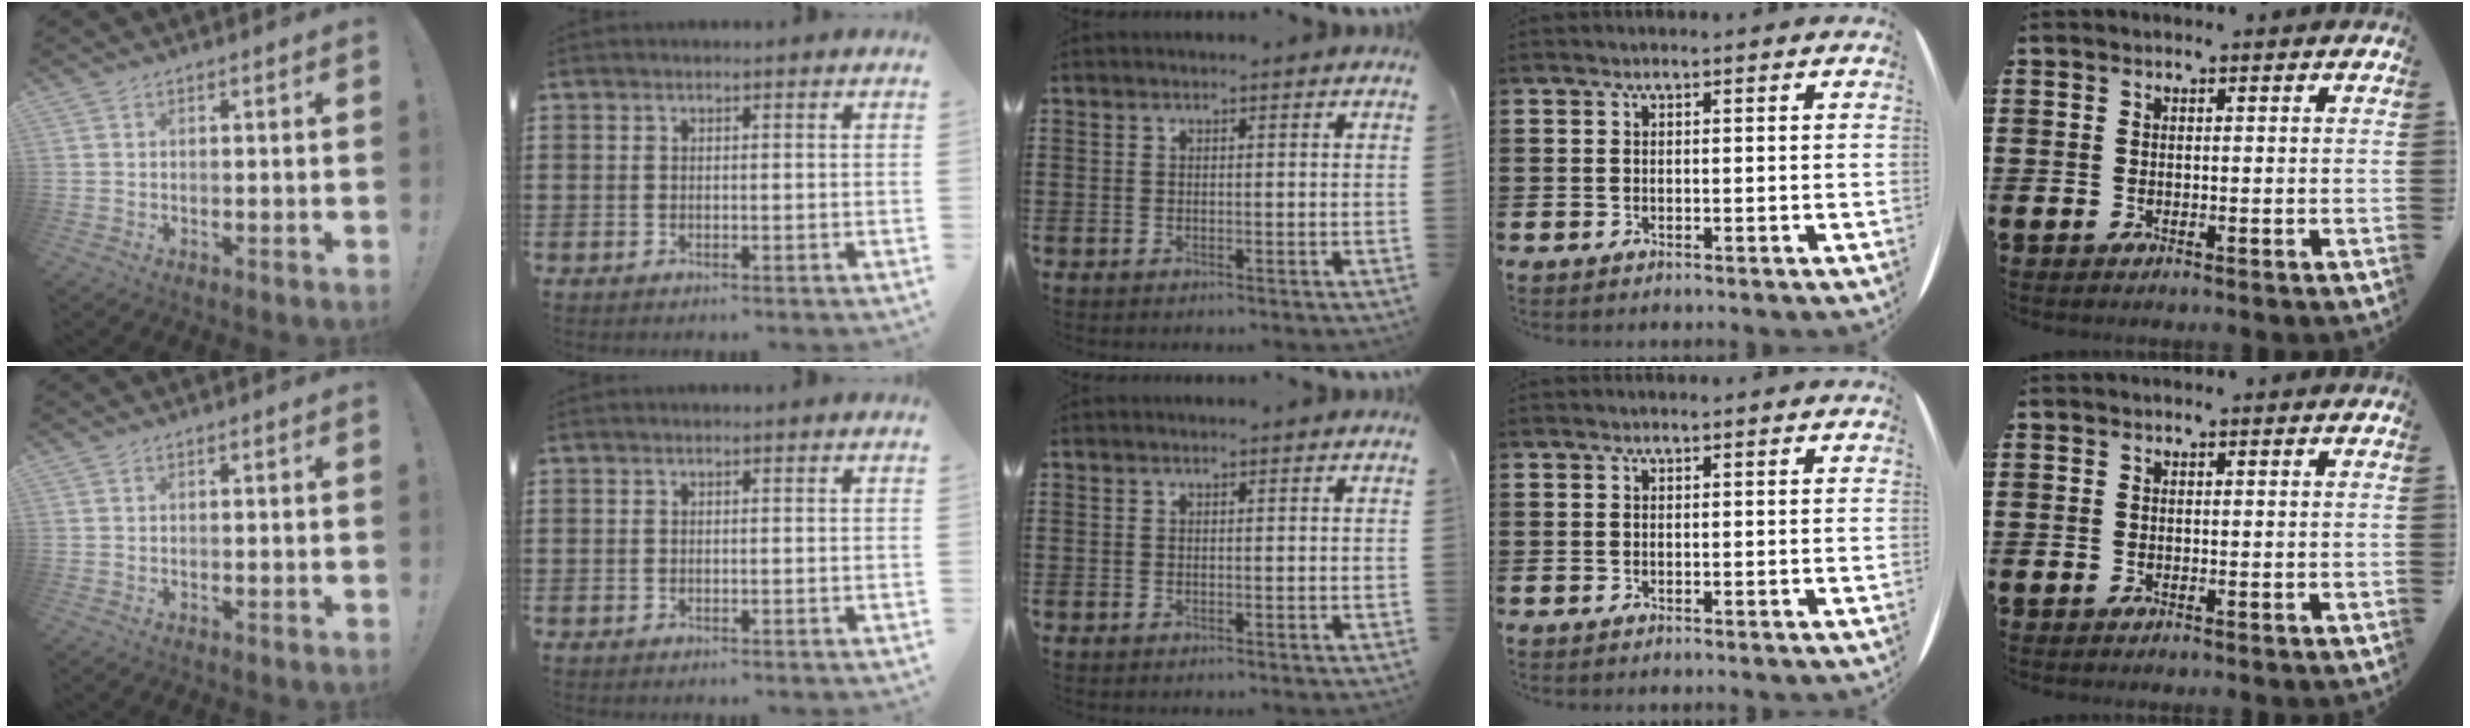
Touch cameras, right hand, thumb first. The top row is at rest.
{}